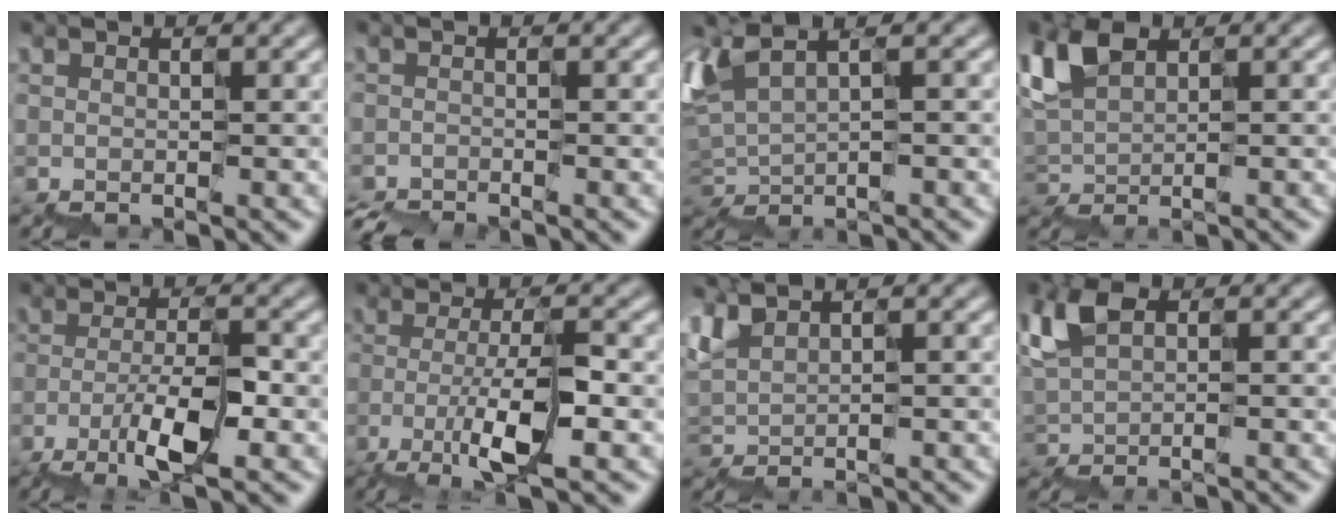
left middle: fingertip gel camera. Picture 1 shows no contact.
{"total": 2.9, "force": [-2.8, 0.2, 0.0], "torque": [0.000, -0.012, -0.053]}
{"total": 2.5, "force": [1.0, 1.3, 1.9], "torque": [-0.054, -0.001, 0.016]}
{"total": 3.5, "force": [1.0, 1.9, 2.7], "torque": [-0.056, 0.009, 0.011]}
{"total": 4.2, "force": [-2.1, 0.8, 3.5], "torque": [-0.063, 0.005, -0.041]}
{"total": 4.8, "force": [-1.5, 0.9, 4.4], "torque": [-0.078, 0.001, -0.030]}
{"total": 2.0, "force": [1.4, 0.7, 1.3], "torque": [-0.035, 0.000, 0.027]}
{"total": 3.5, "force": [0.2, 1.8, 3.0], "torque": [-0.067, 0.004, 0.000]}